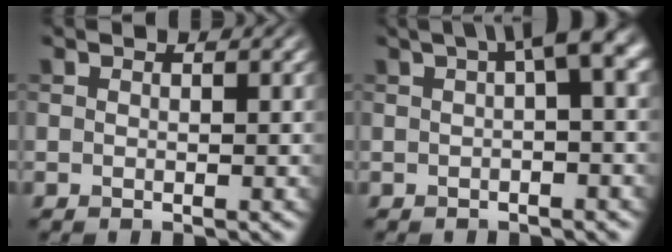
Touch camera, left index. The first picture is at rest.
{"total": 5.1, "force": [1.4, 1.1, 4.7], "torque": [-0.060, 0.017, 0.011]}